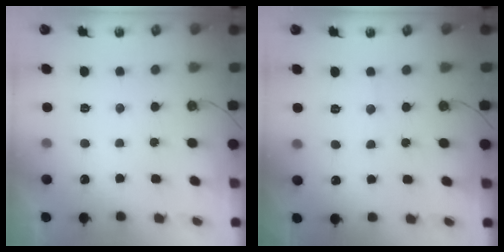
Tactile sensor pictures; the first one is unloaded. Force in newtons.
{"total": 5.8, "press": 5.7, "slide": 0.5}